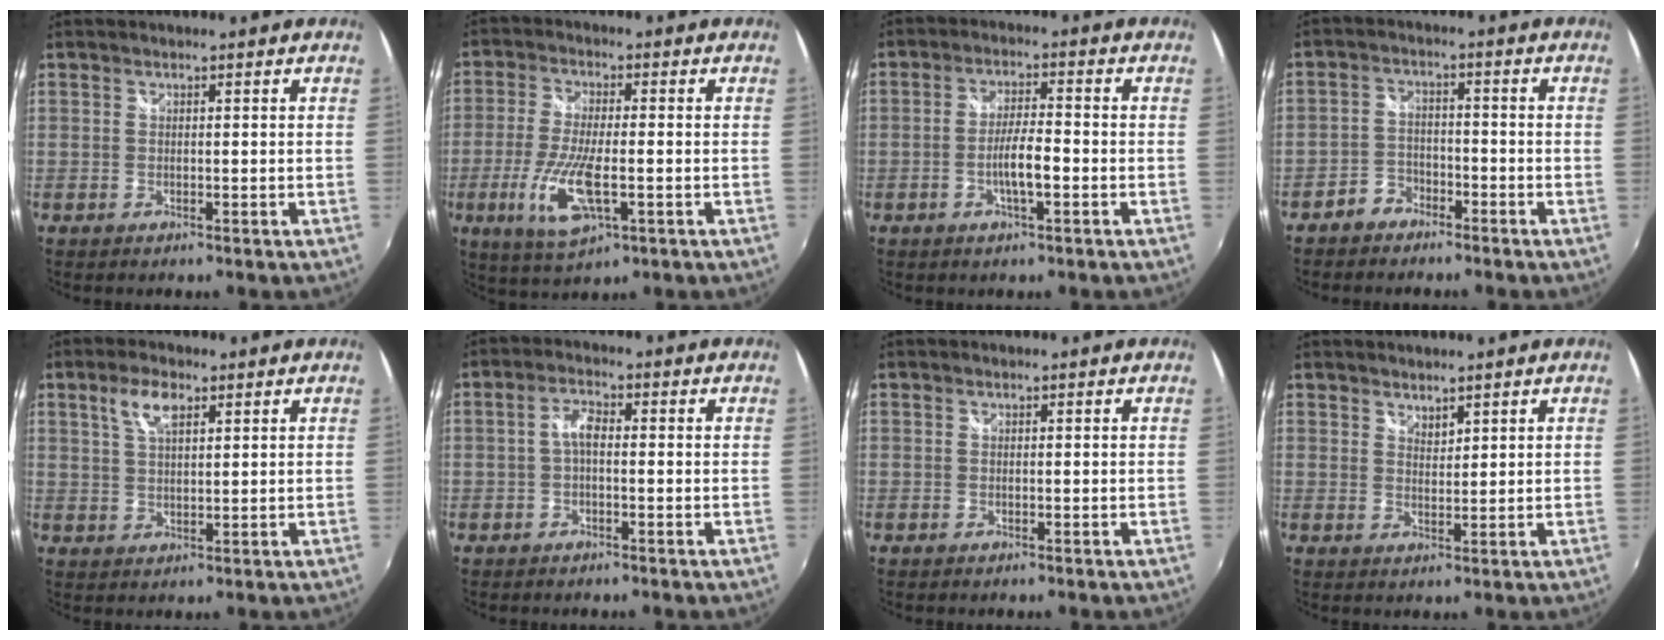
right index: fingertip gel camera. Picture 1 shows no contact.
{"total": 11.0, "force": [-3.4, 3.3, 9.9], "torque": [-0.210, -0.019, -0.063]}
{"total": 5.5, "force": [-1.9, 0.9, 5.1], "torque": [-0.096, 0.000, -0.032]}
{"total": 4.3, "force": [-3.4, 2.6, 0.8], "torque": [-0.028, 0.014, -0.063]}
{"total": 5.1, "force": [2.6, 2.1, 3.8], "torque": [-0.070, 0.008, 0.050]}
{"total": 2.9, "force": [-0.5, 1.2, 2.6], "torque": [-0.055, 0.011, -0.010]}
{"total": 0.0}
{"total": 2.0, "force": [1.8, 0.7, 0.5], "torque": [-0.005, 0.002, 0.033]}